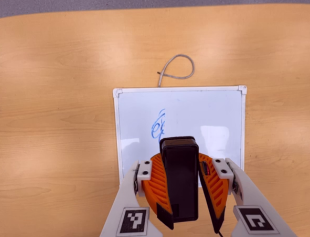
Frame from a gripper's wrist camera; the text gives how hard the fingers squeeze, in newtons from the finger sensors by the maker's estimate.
{"total": 11.7, "left": 11.3, "right": 12.0}